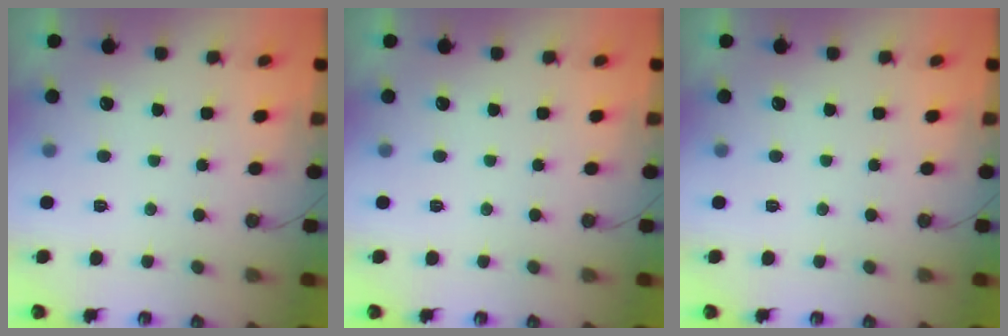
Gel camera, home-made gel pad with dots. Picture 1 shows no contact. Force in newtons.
{"total": 0.0}
{"total": 0.0}